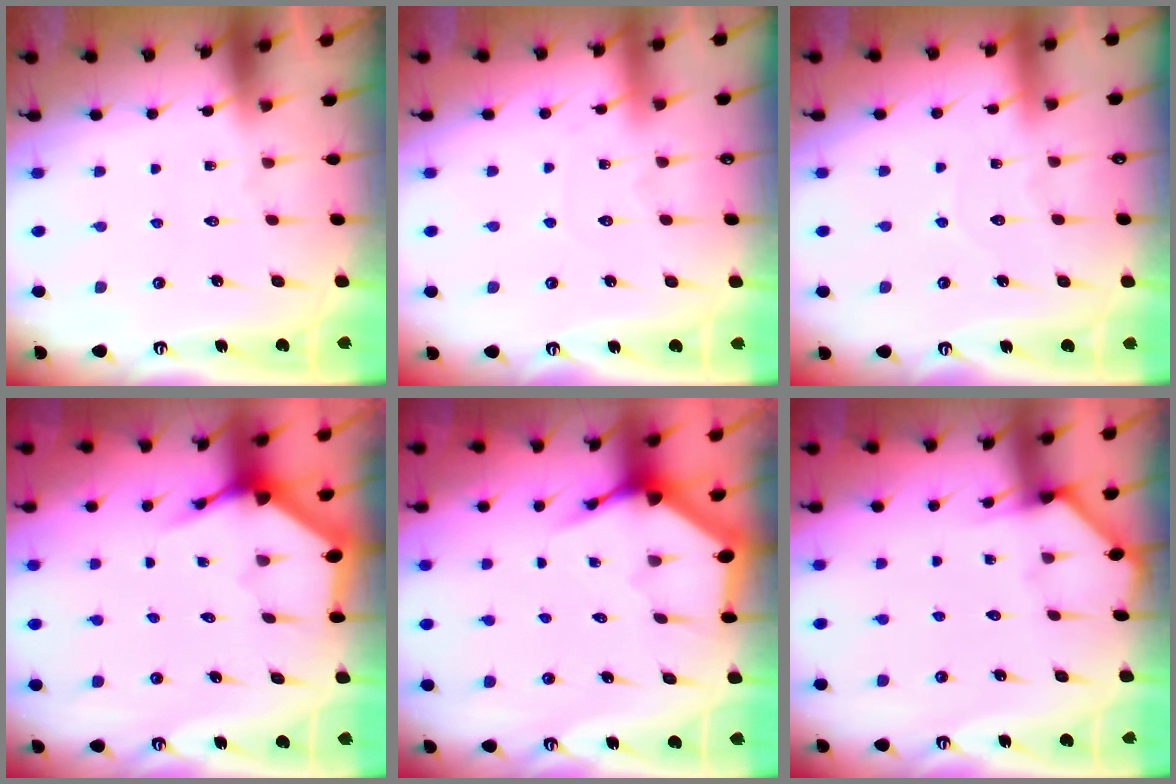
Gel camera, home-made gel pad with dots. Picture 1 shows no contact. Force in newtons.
{"total": 2.7, "press": 2.7, "slide": 0.4}
{"total": 3.0, "press": 3.0, "slide": 0.3}
{"total": 3.7, "press": 3.7, "slide": 0.4}
{"total": 3.9, "press": 3.8, "slide": 0.5}
{"total": 2.6, "press": 2.6, "slide": 0.2}